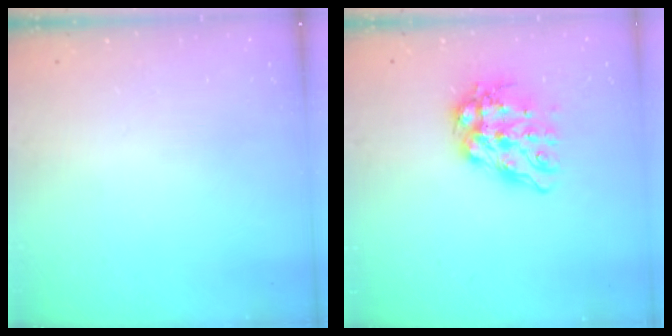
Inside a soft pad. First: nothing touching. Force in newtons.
{"total": 12.3, "press": 12.2, "slide": 1.2}